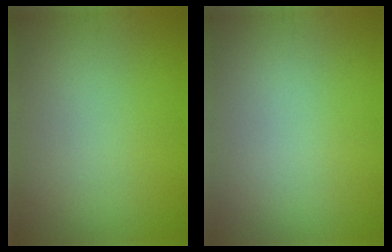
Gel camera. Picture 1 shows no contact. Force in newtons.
{"total": 0.0}